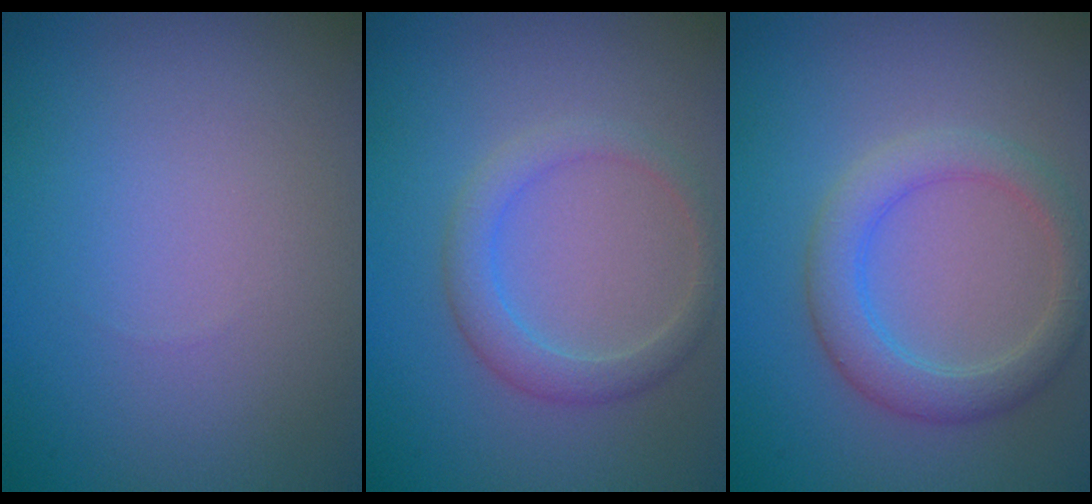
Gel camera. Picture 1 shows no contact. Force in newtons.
{"total": 2.6, "press": 2.6, "slide": 0.3}
{"total": 3.6, "press": 3.6, "slide": 0.1}